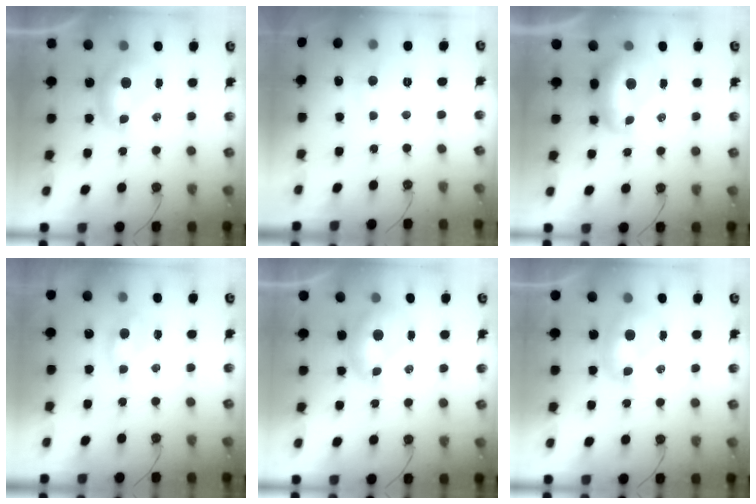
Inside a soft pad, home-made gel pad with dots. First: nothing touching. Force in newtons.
{"total": 1.1, "press": 0.8, "slide": 0.8}
{"total": 2.9, "press": 2.8, "slide": 0.7}
{"total": 1.2, "press": 1.1, "slide": 0.3}
{"total": 1.6, "press": 1.6, "slide": 0.4}
{"total": 1.6, "press": 1.5, "slide": 0.1}